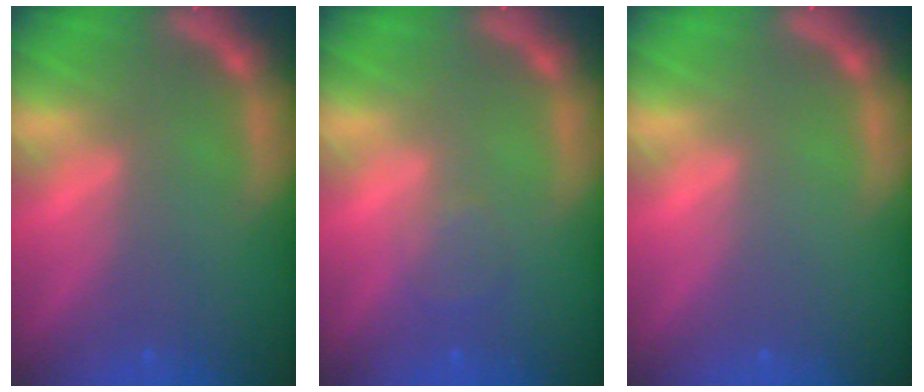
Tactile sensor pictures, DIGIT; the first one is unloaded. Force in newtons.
{"total": 1.5}
{"total": 0.0}